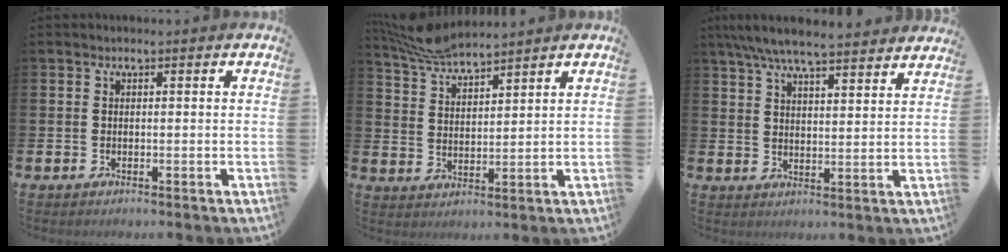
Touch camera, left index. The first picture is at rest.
{"total": 6.0, "force": [5.8, 0.4, 1.5], "torque": [-0.046, -0.030, 0.107]}
{"total": 7.2, "force": [6.8, 0.6, 2.4], "torque": [-0.065, -0.035, 0.120]}